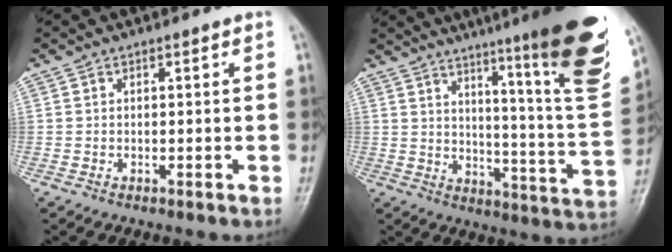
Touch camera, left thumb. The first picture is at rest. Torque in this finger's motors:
{"motor_torque": [3.15, 1.68, 1.66, -1.11, 0.34]}